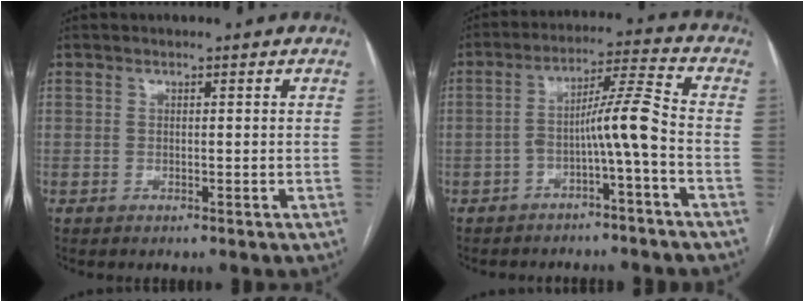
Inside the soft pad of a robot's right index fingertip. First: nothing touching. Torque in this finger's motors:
{"motor_torque": [0.50, 0.04, 0.20, 0.12]}